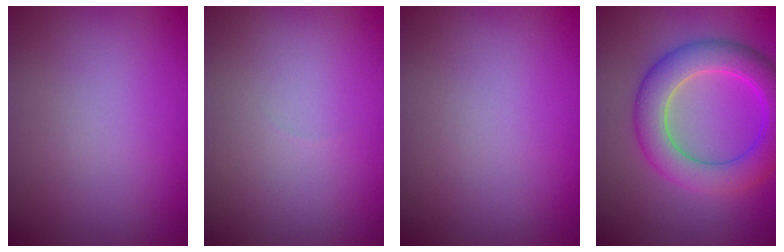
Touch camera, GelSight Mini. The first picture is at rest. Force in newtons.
{"total": 0.0}
{"total": 0.0}
{"total": 6.5, "press": 6.5, "slide": 0.0}